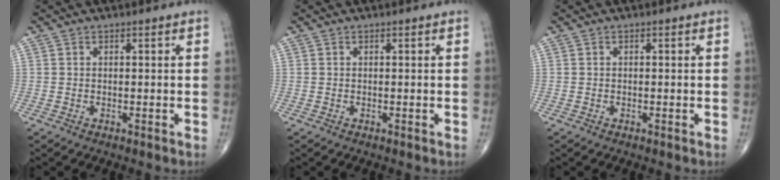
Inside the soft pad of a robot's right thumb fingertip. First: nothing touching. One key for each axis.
{"total": 0.0}
{"total": 0.0}